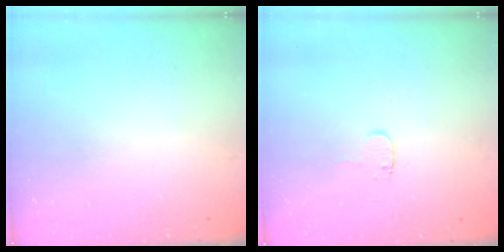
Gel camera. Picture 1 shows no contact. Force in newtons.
{"total": 3.4, "press": 3.4, "slide": 0.4}